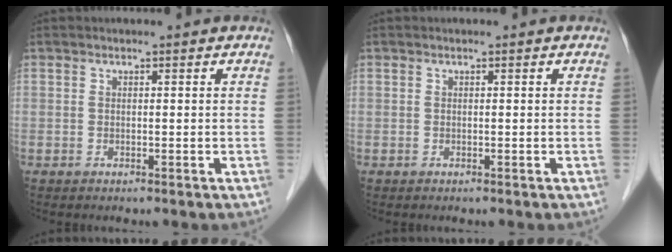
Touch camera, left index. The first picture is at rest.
{"total": 0.0}